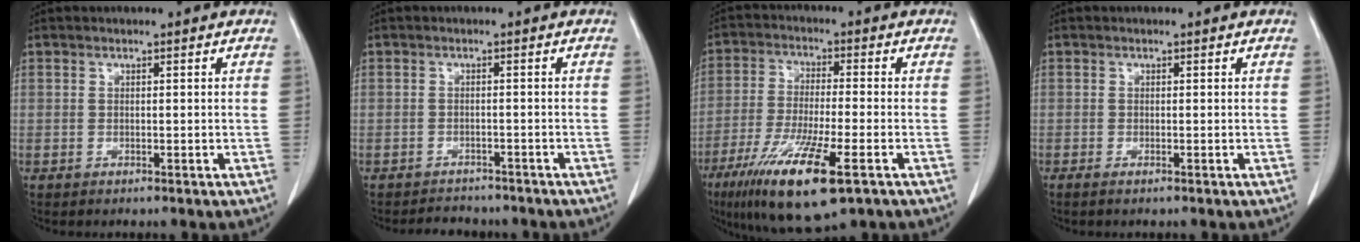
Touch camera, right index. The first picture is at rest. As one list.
[{"total": 4.5, "force": [-4.0, 2.0, 0.4], "torque": [-0.006, 0.002, -0.052]}, {"total": 14.5, "force": [-7.8, 2.0, 12.1], "torque": [-0.238, -0.038, -0.135]}, {"total": 0.7, "force": [-0.5, 0.0, 0.5], "torque": [-0.011, -0.002, -0.009]}]